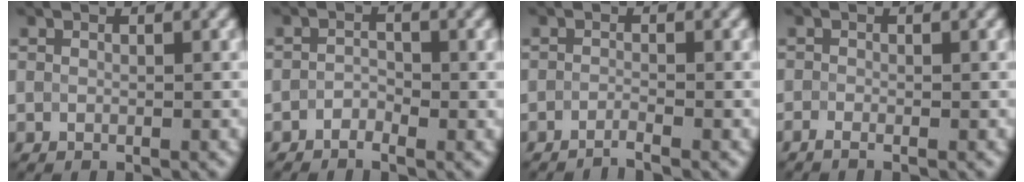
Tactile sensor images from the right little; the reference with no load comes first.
{"total": 1.4, "force": [-1.4, 0.1, -0.3], "torque": [0.000, 0.003, -0.021]}
{"total": 1.7, "force": [-1.6, -0.4, -0.3], "torque": [0.011, -0.005, -0.031]}
{"total": 1.4, "force": [-1.4, -0.2, 0.2], "torque": [-0.004, -0.009, -0.021]}